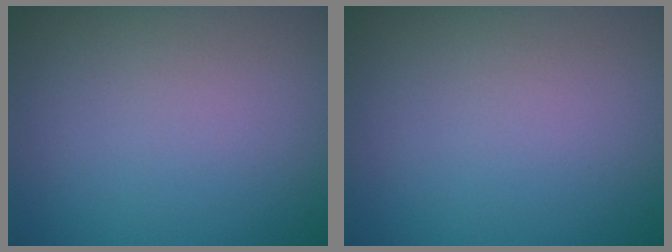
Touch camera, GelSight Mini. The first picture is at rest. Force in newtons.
{"total": 0.0}